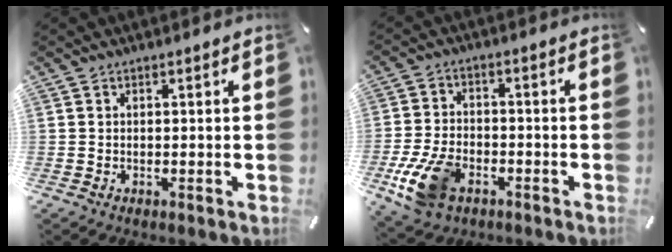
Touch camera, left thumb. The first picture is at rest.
{"total": 11.7, "force": [-5.3, 7.3, 7.5], "torque": [-0.156, 0.021, -0.092]}